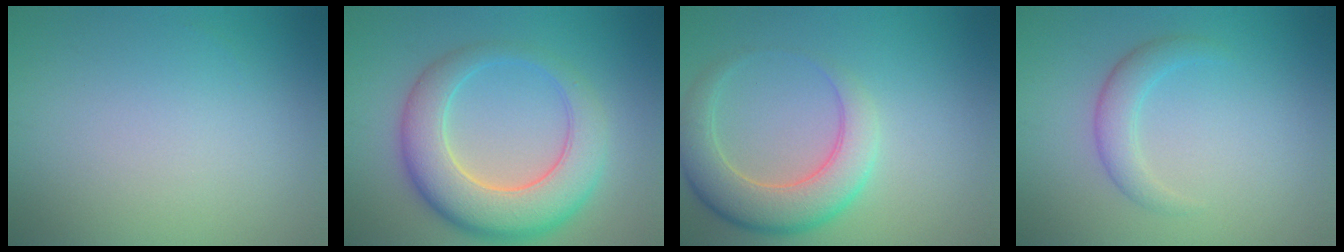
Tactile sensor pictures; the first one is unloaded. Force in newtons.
{"total": 8.4, "press": 8.4, "slide": 0.3}
{"total": 5.7, "press": 5.7, "slide": 0.3}
{"total": 2.4, "press": 2.4, "slide": 0.1}